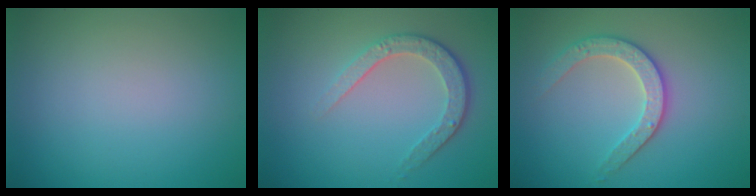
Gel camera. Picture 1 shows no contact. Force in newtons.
{"total": 3.5, "press": 2.8, "slide": 2.2}
{"total": 2.9, "press": 2.9, "slide": 0.7}